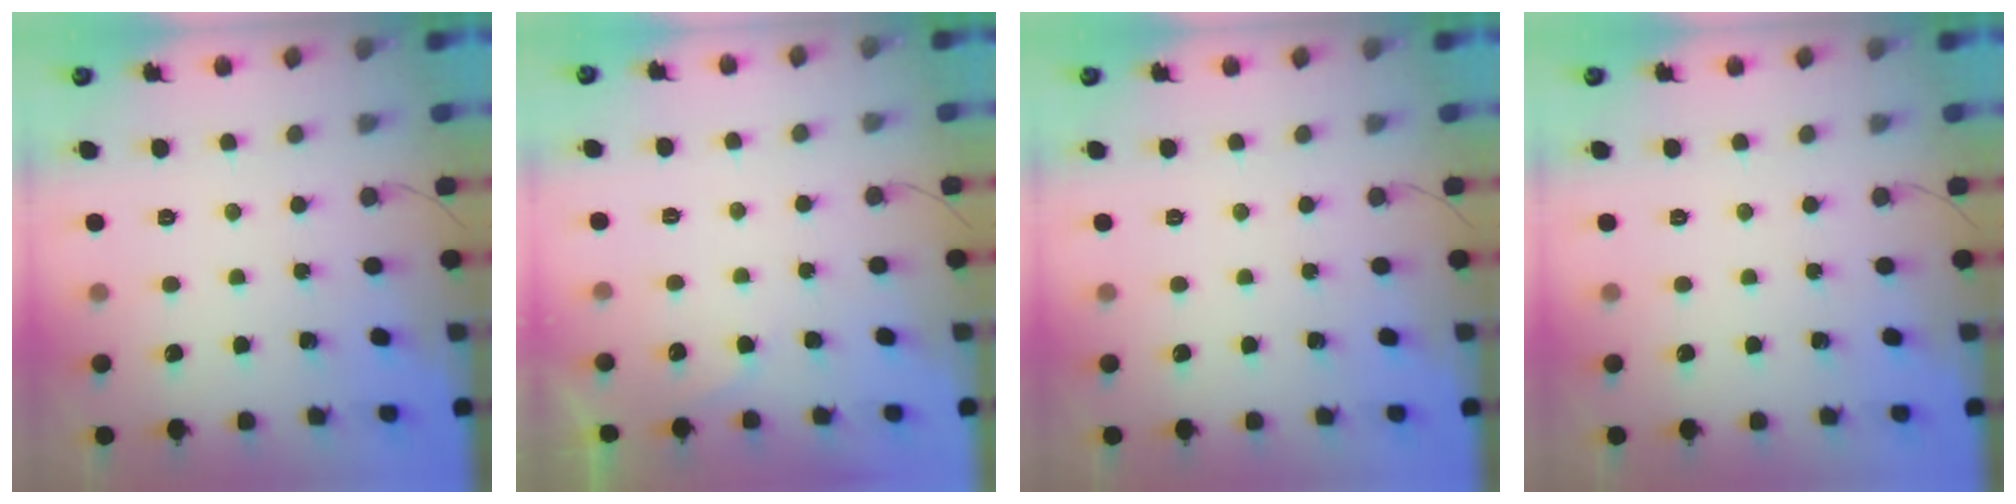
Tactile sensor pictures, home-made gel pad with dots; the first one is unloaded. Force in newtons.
{"total": 3.8, "press": 3.3, "slide": 1.9}
{"total": 0.0}
{"total": 0.0}